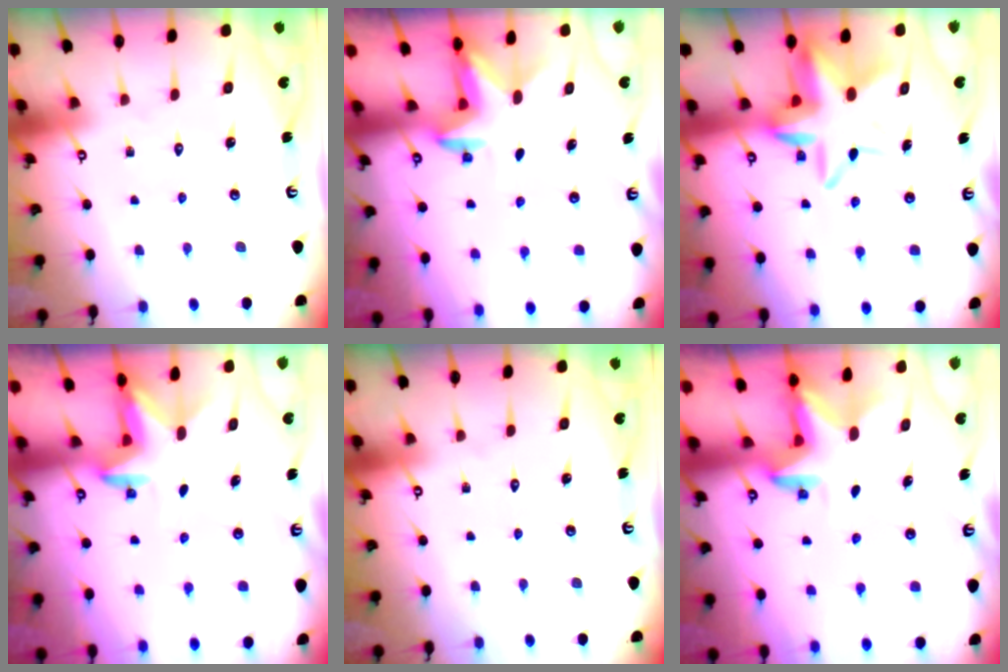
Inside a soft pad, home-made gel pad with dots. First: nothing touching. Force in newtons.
{"total": 2.7, "press": 2.6, "slide": 0.6}
{"total": 12.5, "press": 12.2, "slide": 2.8}
{"total": 2.9, "press": 2.8, "slide": 0.7}
{"total": 0.0}
{"total": 2.8, "press": 2.8, "slide": 0.2}